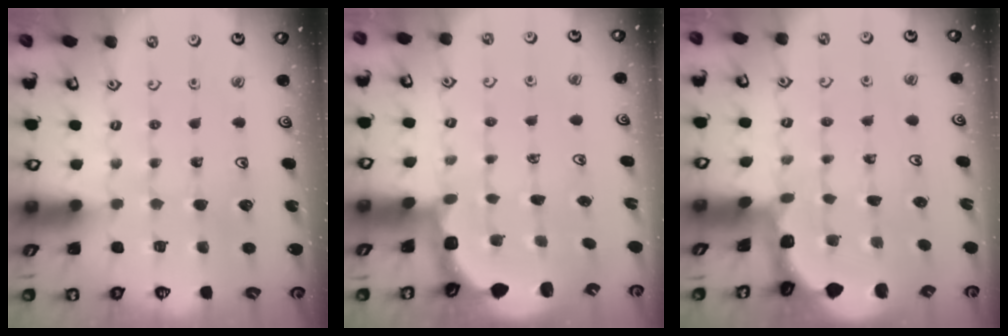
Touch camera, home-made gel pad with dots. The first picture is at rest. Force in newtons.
{"total": 2.5, "press": 2.2, "slide": 1.2}
{"total": 1.6, "press": 1.5, "slide": 0.3}